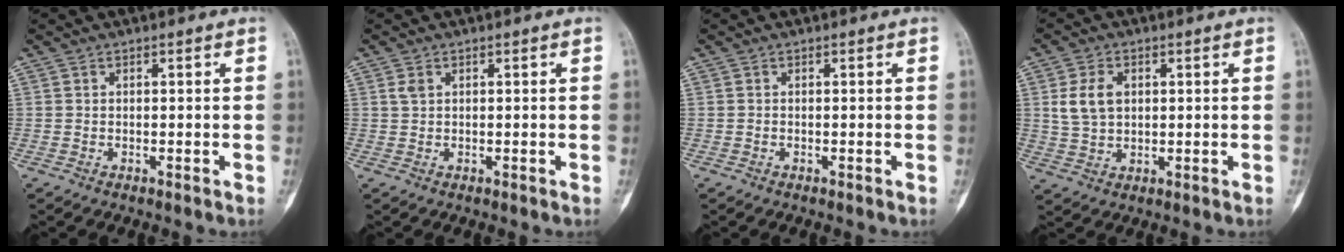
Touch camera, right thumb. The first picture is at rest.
{"total": 1.5, "force": [0.7, 1.0, 0.9], "torque": [-0.015, 0.003, 0.016]}
{"total": 0.0}
{"total": 6.5, "force": [1.5, 4.6, 4.4], "torque": [-0.071, -0.001, 0.033]}